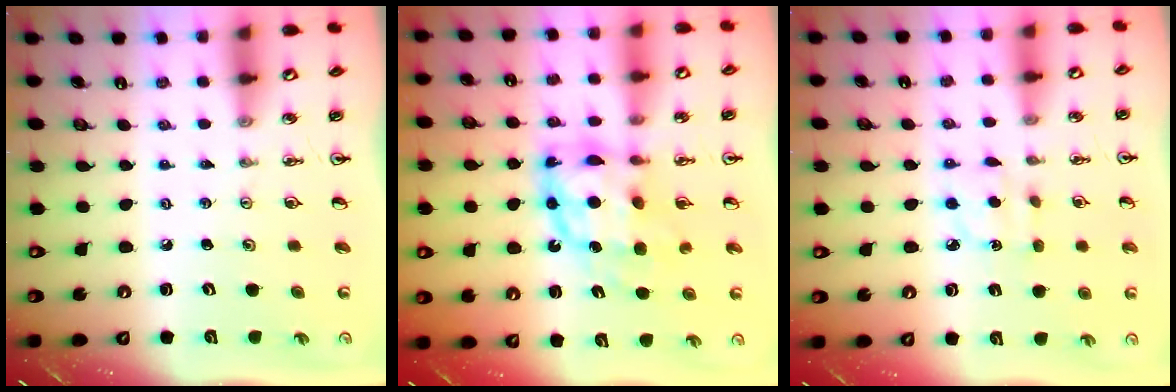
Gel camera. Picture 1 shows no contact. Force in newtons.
{"total": 11.7, "press": 11.7, "slide": 0.9}
{"total": 4.3, "press": 4.3, "slide": 0.4}